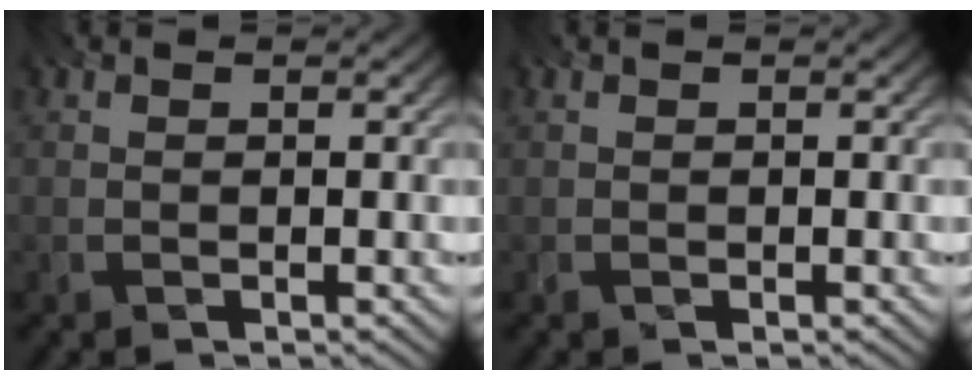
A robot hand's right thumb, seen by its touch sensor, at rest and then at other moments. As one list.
[{"total": 0.0}]